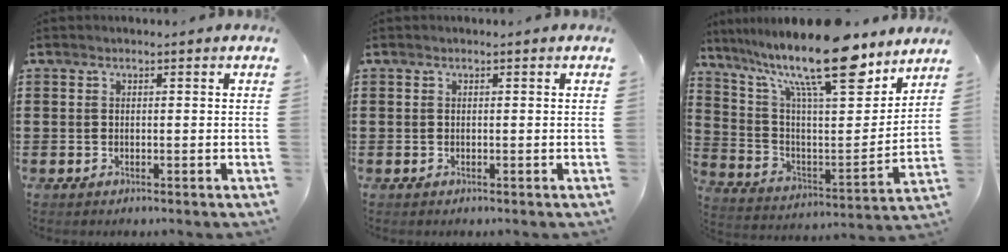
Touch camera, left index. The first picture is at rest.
{"total": 0.0}
{"total": 17.6, "force": [12.9, 4.0, 11.3], "torque": [-0.222, -0.070, 0.217]}